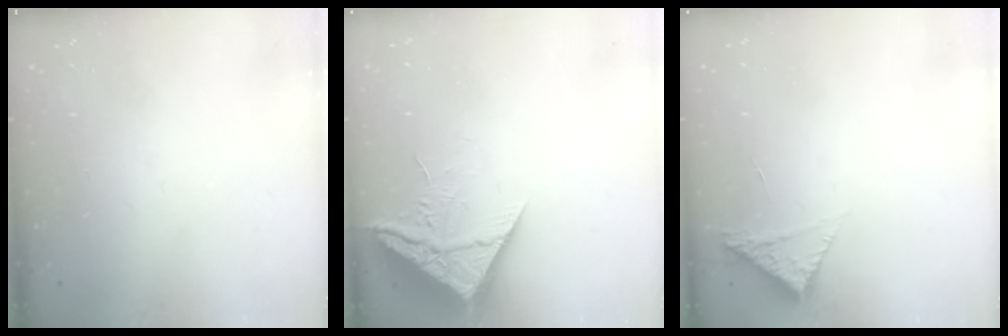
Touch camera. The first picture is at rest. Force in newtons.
{"total": 10.4, "press": 10.4, "slide": 0.8}
{"total": 4.3, "press": 4.3, "slide": 0.3}